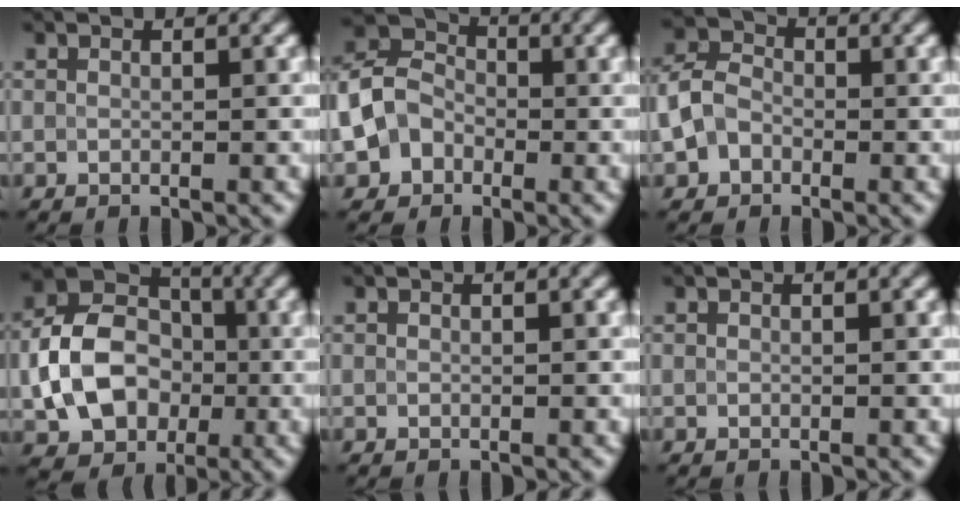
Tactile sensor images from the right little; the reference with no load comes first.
{"total": 4.1, "force": [-1.5, 3.6, 1.5], "torque": [-0.026, 0.011, -0.046]}
{"total": 3.1, "force": [-1.0, 2.5, 1.5], "torque": [-0.029, 0.006, -0.029]}
{"total": 8.0, "force": [-1.2, 6.1, 5.1], "torque": [-0.093, 0.001, -0.026]}
{"total": 0.0}
{"total": 0.0}